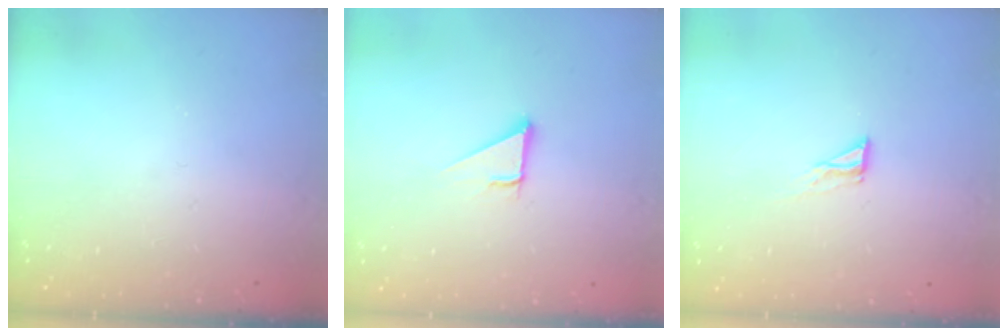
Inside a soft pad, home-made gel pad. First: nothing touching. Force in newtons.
{"total": 2.8, "press": 2.8, "slide": 0.0}
{"total": 3.6, "press": 3.6, "slide": 0.3}